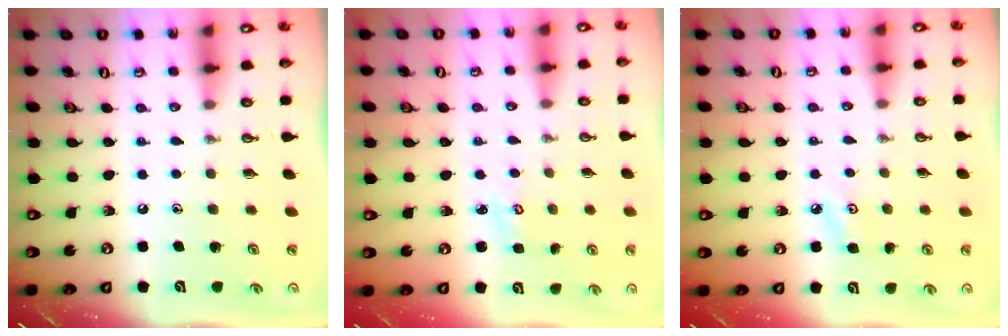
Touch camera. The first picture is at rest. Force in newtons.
{"total": 2.5, "press": 2.5, "slide": 0.2}
{"total": 4.1, "press": 4.0, "slide": 0.8}